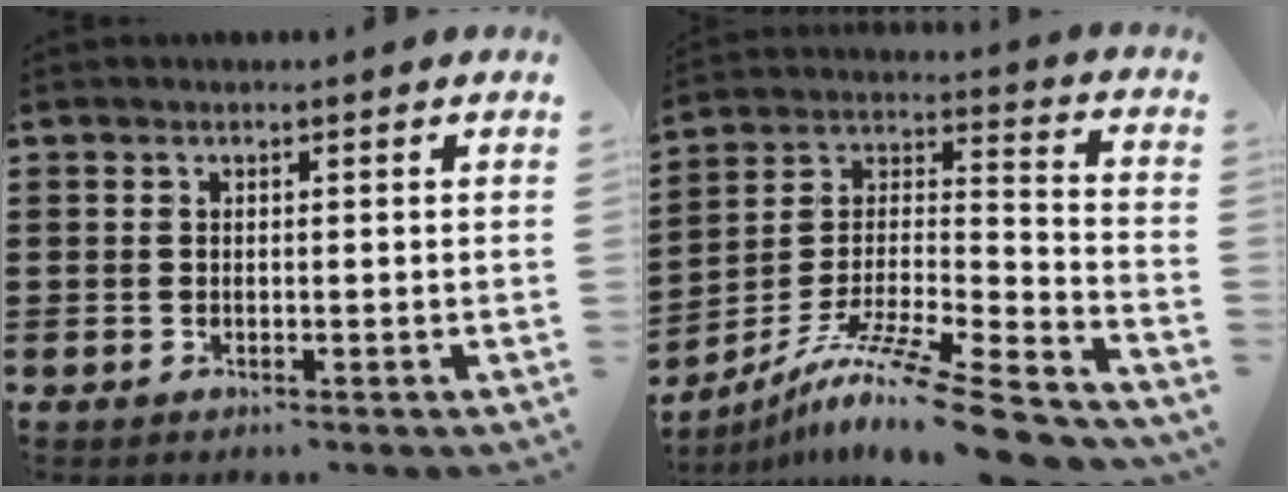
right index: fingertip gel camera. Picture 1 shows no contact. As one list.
[{"total": 13.0, "force": [-10.0, 0.7, 8.2], "torque": [-0.141, 0.011, -0.188]}]